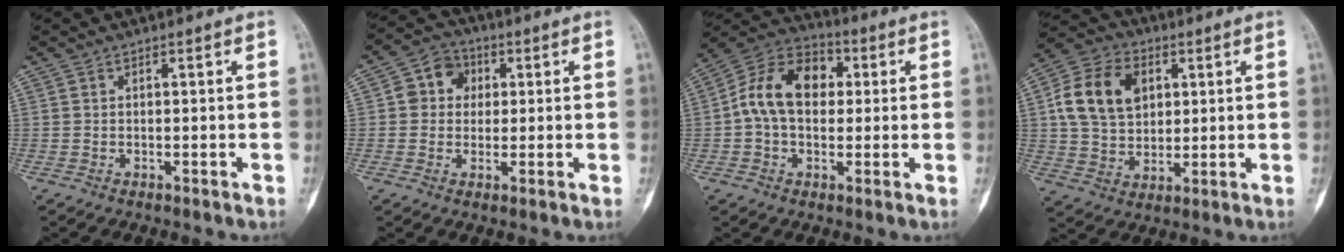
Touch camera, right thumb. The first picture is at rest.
{"total": 7.5, "force": [1.2, 6.6, 3.3], "torque": [-0.020, 0.009, 0.008]}
{"total": 14.2, "force": [1.4, 9.9, 10.1], "torque": [-0.154, 0.033, 0.013]}
{"total": 14.4, "force": [3.5, 10.6, 9.2], "torque": [-0.141, 0.006, 0.060]}